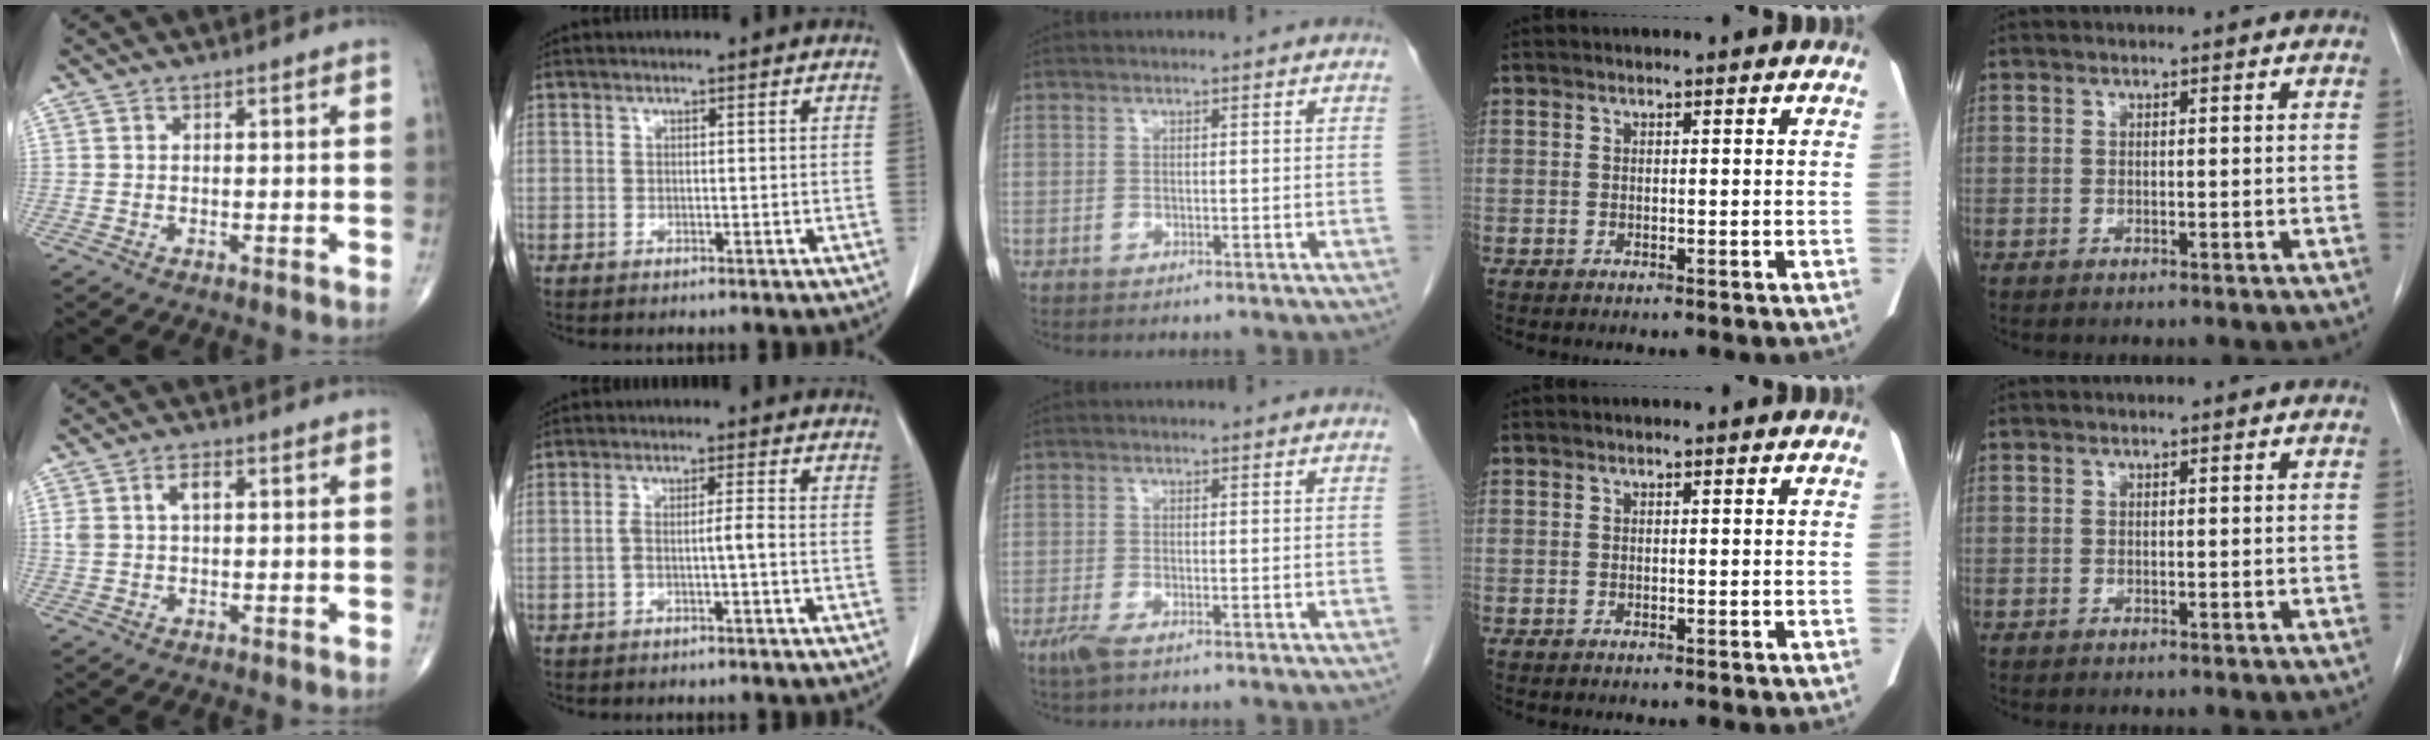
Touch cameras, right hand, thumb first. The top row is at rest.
{"thumb": {"total": 4.1, "force": [1.1, 2.2, 3.2], "torque": [-0.069, 0.012, 0.023]}, "index": {"total": 3.1, "force": [-1.1, 0.3, 2.9], "torque": [-0.057, 0.015, -0.015]}, "middle": {"total": 2.2, "force": [-1.3, 0.5, 1.7], "torque": [-0.040, -0.006, -0.027]}}